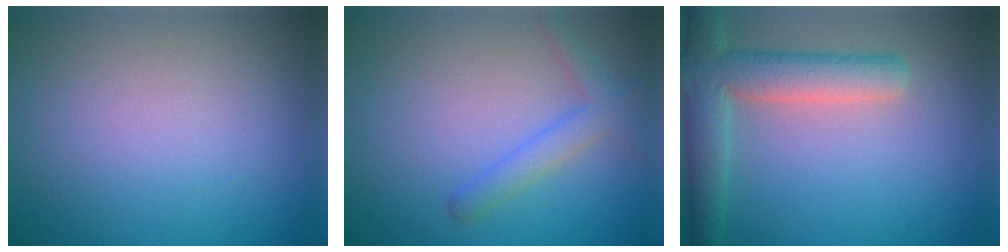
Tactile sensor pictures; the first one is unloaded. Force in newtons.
{"total": 2.3, "press": 2.3, "slide": 0.1}
{"total": 5.7, "press": 5.7, "slide": 0.6}